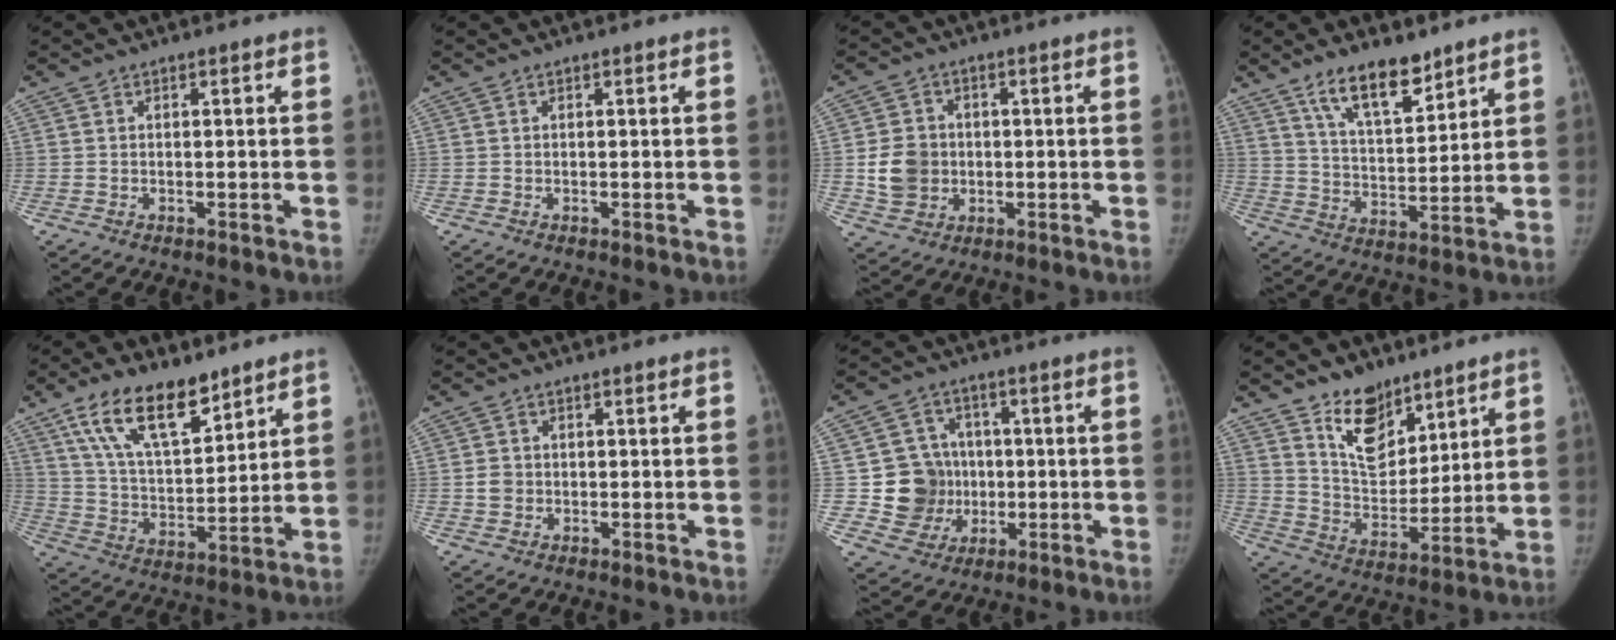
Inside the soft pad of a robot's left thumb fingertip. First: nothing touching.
{"total": 0.0}
{"total": 8.3, "force": [-0.4, 7.3, 3.9], "torque": [-0.049, 0.005, -0.003]}
{"total": 11.9, "force": [8.5, 4.6, 7.0], "torque": [-0.094, -0.059, 0.155]}
{"total": 16.3, "force": [10.6, 7.1, 10.2], "torque": [-0.145, -0.053, 0.198]}
{"total": 2.5, "force": [0.0, 2.3, 1.0], "torque": [-0.007, 0.004, 0.001]}
{"total": 11.3, "force": [-0.3, 10.8, 3.4], "torque": [-0.009, 0.014, 0.006]}
{"total": 12.4, "force": [8.6, 6.9, 5.7], "torque": [-0.056, -0.067, 0.160]}